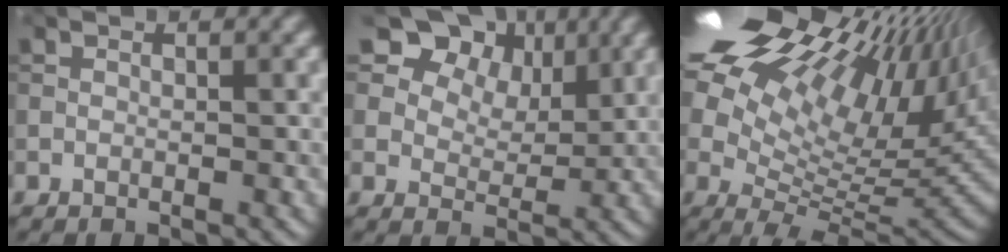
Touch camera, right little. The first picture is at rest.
{"total": 11.0, "force": [6.6, 7.1, 5.2], "torque": [-0.096, 0.000, 0.114]}
{"total": 20.5, "force": [10.6, 8.9, 15.1], "torque": [-0.242, 0.065, 0.186]}